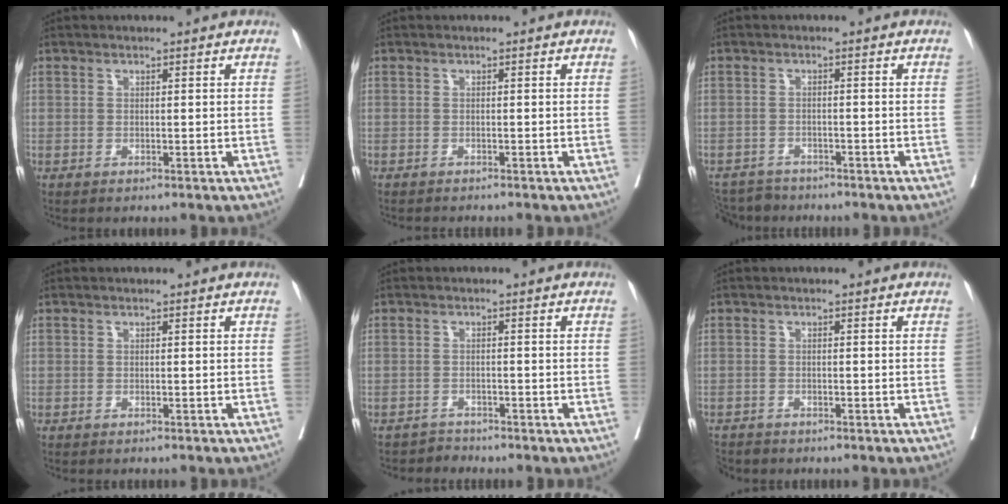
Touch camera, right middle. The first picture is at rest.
{"total": 2.6, "force": [-2.5, 0.3, 0.9], "torque": [-0.011, -0.004, -0.032]}
{"total": 5.3, "force": [-5.0, 1.9, 0.2], "torque": [0.003, -0.008, -0.084]}
{"total": 1.1, "force": [-1.0, 0.1, 0.5], "torque": [-0.005, -0.001, -0.014]}
{"total": 2.0, "force": [-1.6, 0.2, -1.1], "torque": [0.025, -0.007, -0.031]}
{"total": 3.3, "force": [-3.0, 1.4, 0.2], "torque": [-0.003, -0.006, -0.054]}